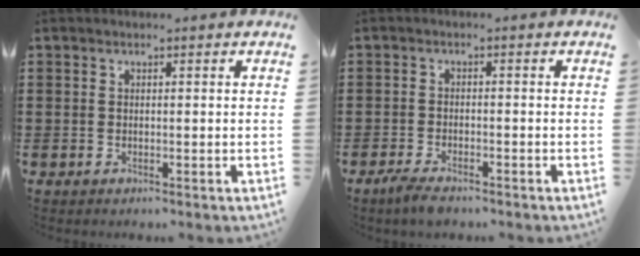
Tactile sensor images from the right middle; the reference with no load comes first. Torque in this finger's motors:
{"motor_torque": [1.69, 0.45, 0.03, 0.07]}